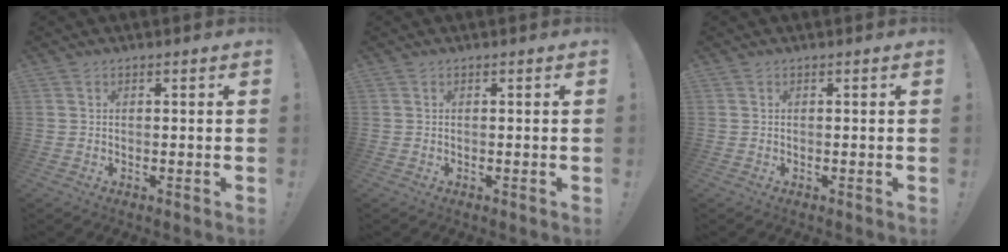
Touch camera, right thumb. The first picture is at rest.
{"total": 0.0}
{"total": 0.0}